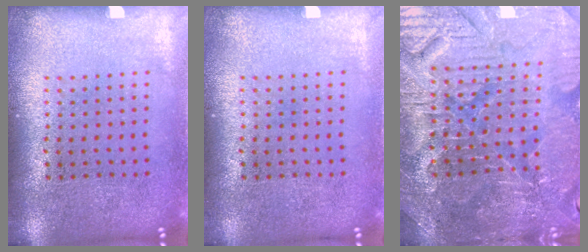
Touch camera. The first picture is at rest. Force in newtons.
{"total": 0.0}
{"total": 4.0, "press": 4.0, "slide": 0.7}